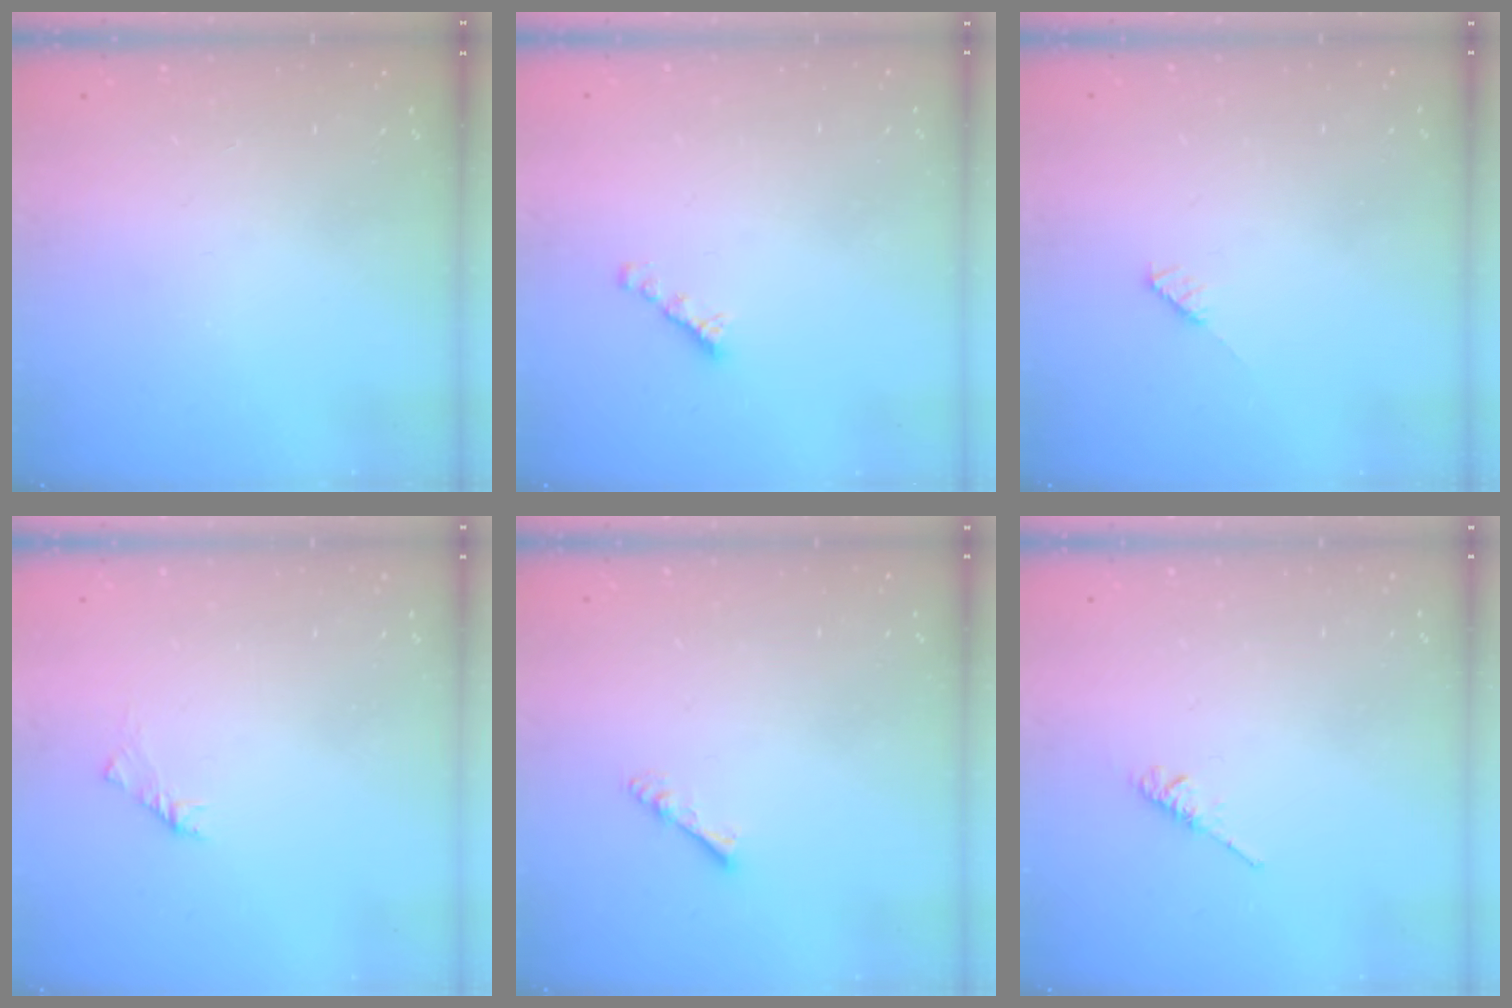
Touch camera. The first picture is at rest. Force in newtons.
{"total": 2.7, "press": 2.6, "slide": 0.8}
{"total": 3.0, "press": 3.0, "slide": 0.2}
{"total": 1.6, "press": 1.4, "slide": 0.6}
{"total": 2.9, "press": 2.8, "slide": 0.4}
{"total": 3.3, "press": 3.2, "slide": 0.5}